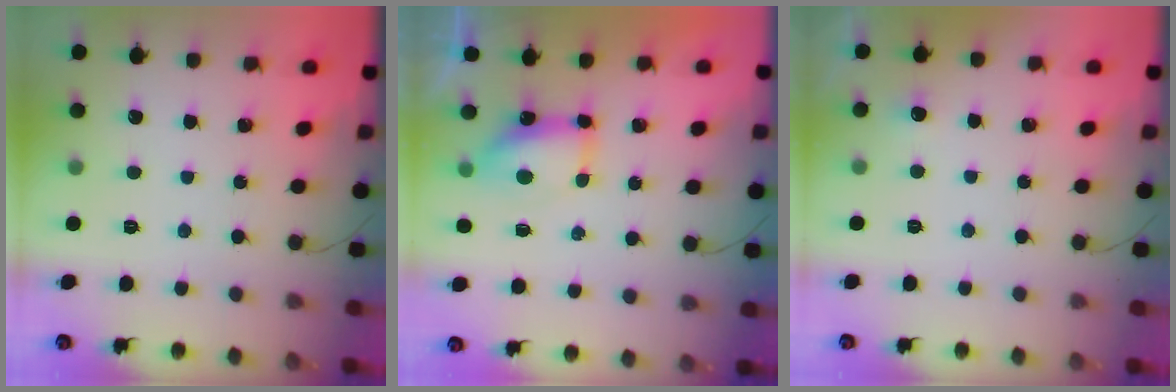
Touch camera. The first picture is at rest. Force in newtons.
{"total": 7.5, "press": 7.5, "slide": 0.5}
{"total": 11.0, "press": 3.4, "slide": 10.5}